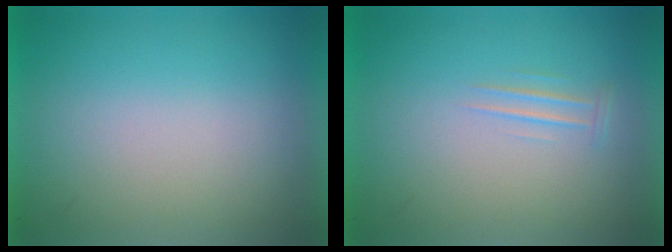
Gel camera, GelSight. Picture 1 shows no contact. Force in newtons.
{"total": 1.0}